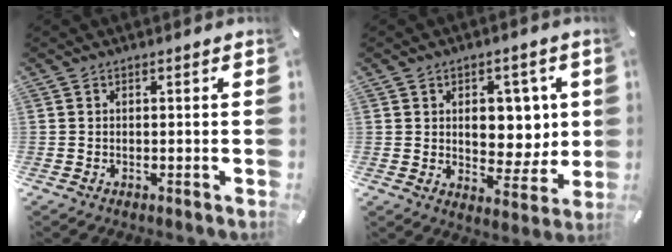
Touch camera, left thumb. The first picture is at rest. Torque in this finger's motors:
{"motor_torque": [1.44, 2.14, 1.01, -0.32, 0.28]}